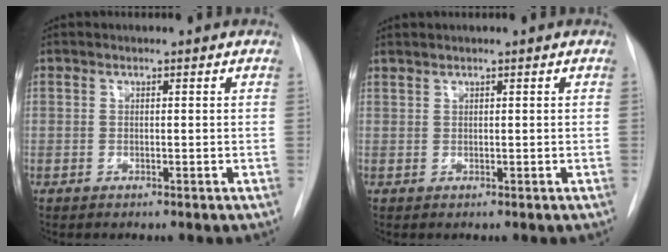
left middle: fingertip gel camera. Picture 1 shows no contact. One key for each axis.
{"total": 0.8, "fx": 0.8, "fy": -0.1, "fz": 0.2, "tx": -0.007, "ty": 0.006, "tz": 0.021}